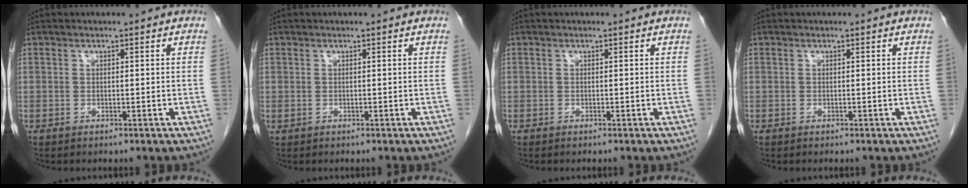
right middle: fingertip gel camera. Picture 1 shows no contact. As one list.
[{"total": 0.0}, {"total": 0.0}, {"total": 0.0}]